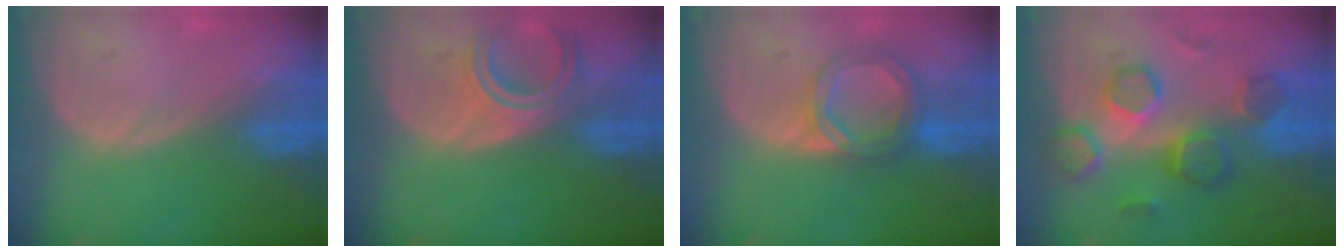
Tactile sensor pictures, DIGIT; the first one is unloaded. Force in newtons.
{"total": 5.7, "press": 5.2, "slide": 2.4}
{"total": 6.4, "press": 5.6, "slide": 3.1}
{"total": 8.7, "press": 8.5, "slide": 2.1}